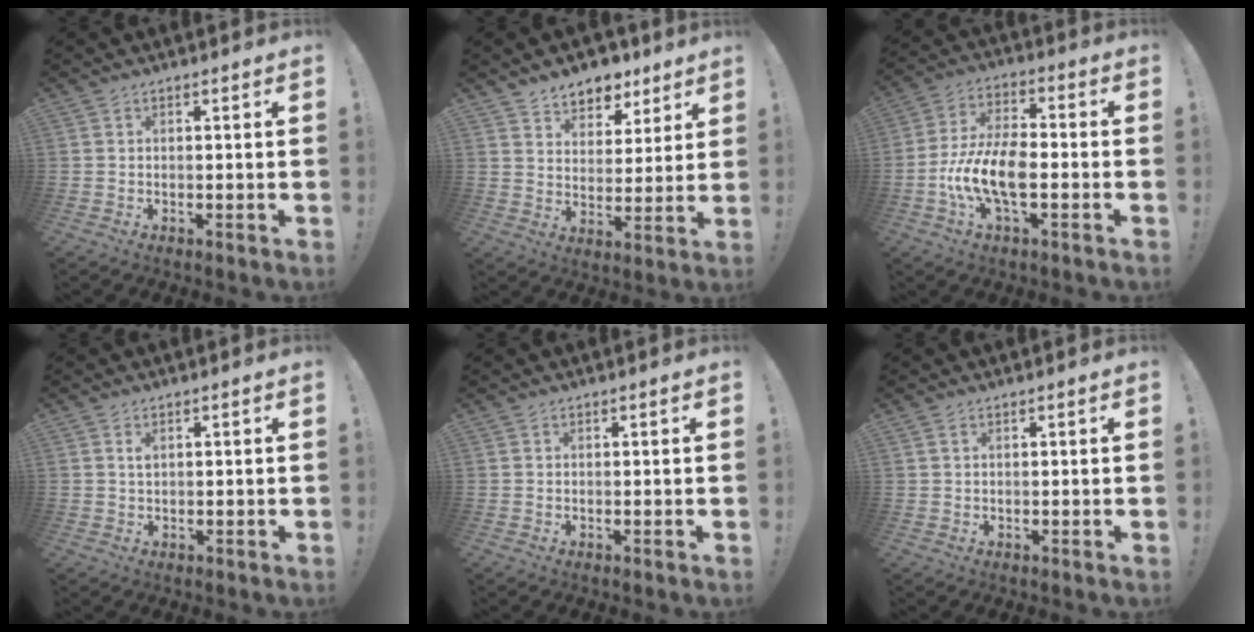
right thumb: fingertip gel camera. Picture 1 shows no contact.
{"total": 9.1, "force": [7.2, 5.3, 1.5], "torque": [-0.026, -0.052, 0.139]}
{"total": 14.2, "force": [-4.2, 6.5, 11.9], "torque": [-0.242, 0.008, -0.071]}
{"total": 1.5, "force": [0.7, 1.2, 0.5], "torque": [-0.004, -0.003, 0.012]}
{"total": 0.0}
{"total": 1.0, "force": [0.6, 0.5, 0.7], "torque": [-0.022, 0.005, 0.014]}